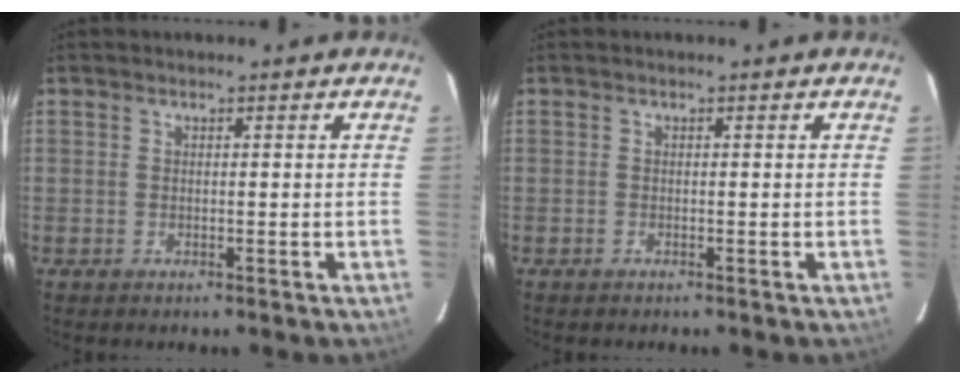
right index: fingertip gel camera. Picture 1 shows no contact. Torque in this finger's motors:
{"motor_torque": [0.08, -0.05, -0.01, 0.00]}